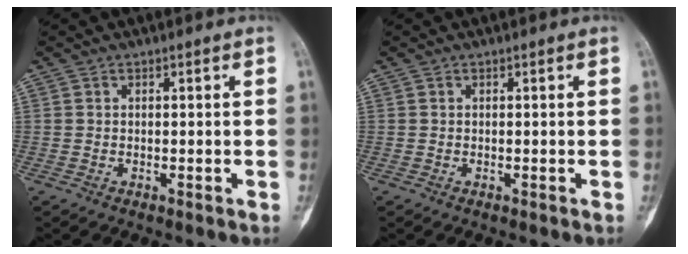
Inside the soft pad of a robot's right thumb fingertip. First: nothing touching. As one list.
[{"total": 0.0}]